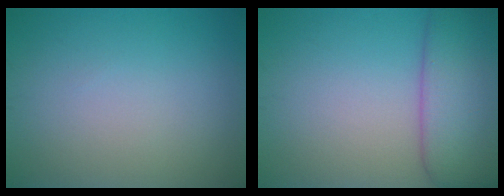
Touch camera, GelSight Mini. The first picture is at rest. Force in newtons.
{"total": 7.1, "press": 7.1, "slide": 0.6}